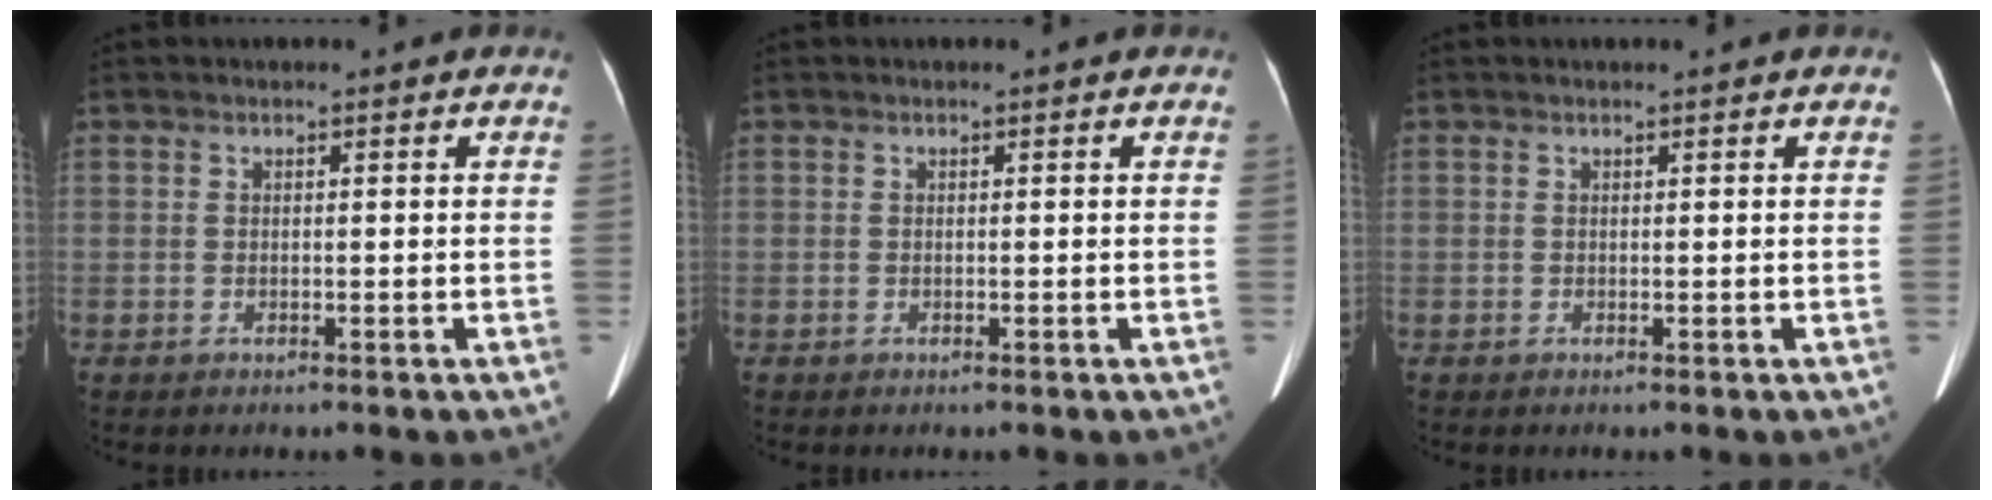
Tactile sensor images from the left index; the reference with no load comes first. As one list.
[{"total": 0.0}, {"total": 0.0}]